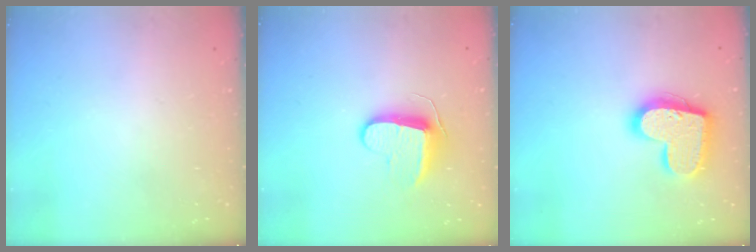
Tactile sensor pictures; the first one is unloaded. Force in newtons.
{"total": 9.3, "press": 9.3, "slide": 0.0}
{"total": 17.8, "press": 17.8, "slide": 1.2}